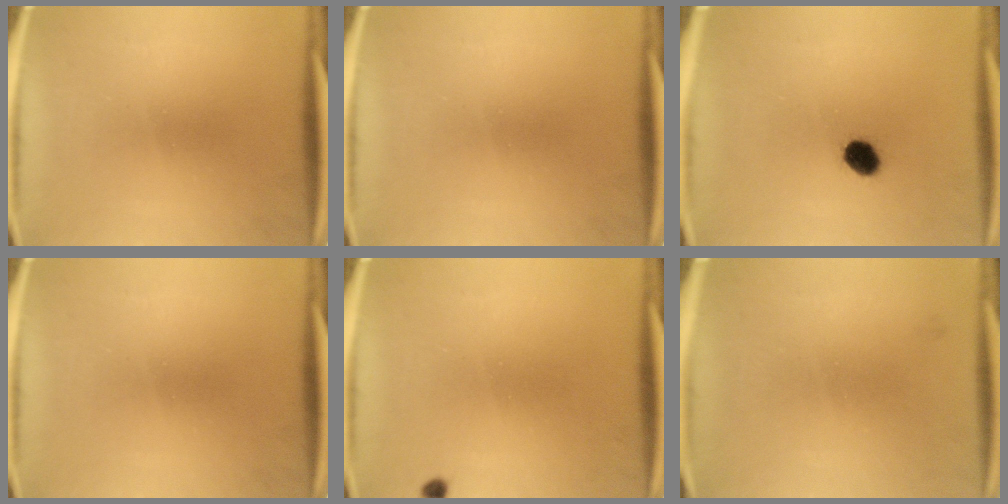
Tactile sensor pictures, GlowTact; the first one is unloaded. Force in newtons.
{"total": 0.0}
{"total": 4.7}
{"total": 0.0}
{"total": 0.8}
{"total": 1.1}